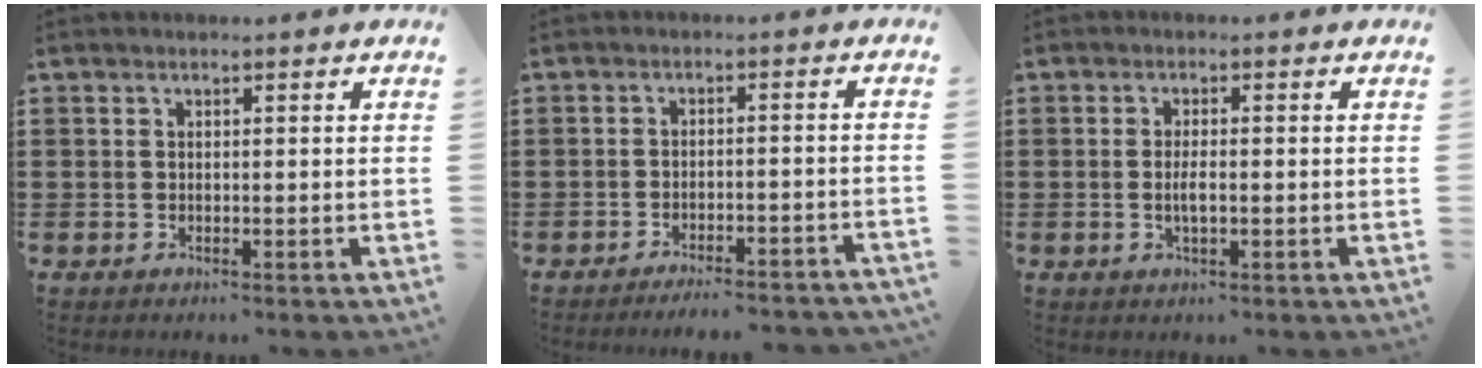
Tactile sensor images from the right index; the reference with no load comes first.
{"total": 3.2, "force": [-3.1, -0.3, 0.9], "torque": [-0.018, -0.001, -0.063]}
{"total": 2.4, "force": [-0.4, 0.7, 2.3], "torque": [-0.042, -0.001, -0.008]}